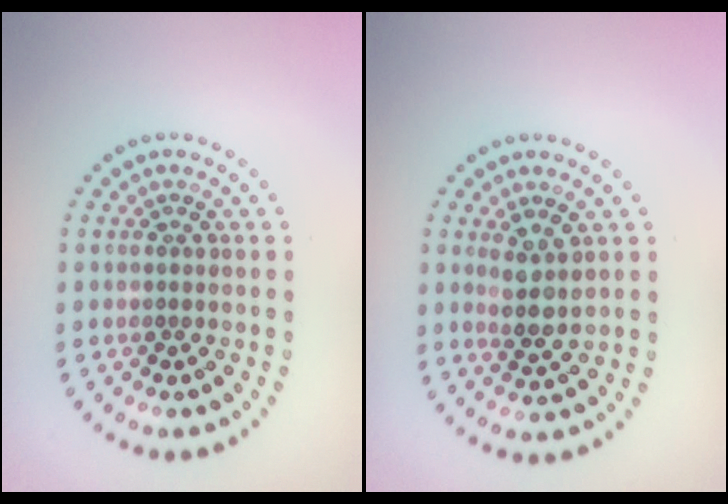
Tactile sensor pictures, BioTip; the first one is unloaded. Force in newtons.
{"total": 2.5, "press": 2.2, "slide": 1.2}